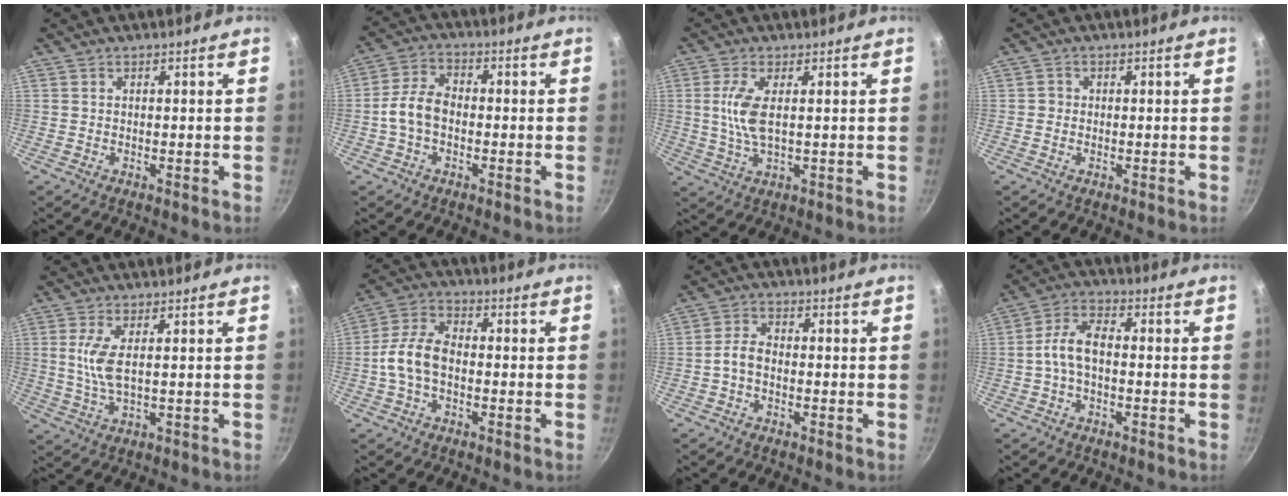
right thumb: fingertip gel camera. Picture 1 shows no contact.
{"total": 7.3, "force": [-1.3, 4.8, 5.3], "torque": [-0.100, 0.026, -0.033]}
{"total": 6.4, "force": [0.9, 2.3, 5.9], "torque": [-0.144, -0.005, 0.022]}
{"total": 1.1, "force": [-0.2, 1.0, 0.3], "torque": [0.001, 0.003, -0.005]}
{"total": 5.1, "force": [1.0, 1.5, 4.8], "torque": [-0.121, -0.008, 0.025]}
{"total": 8.7, "force": [-1.5, 5.3, 6.7], "torque": [-0.138, 0.030, -0.035]}
{"total": 3.8, "force": [-1.1, 2.3, 2.8], "torque": [-0.055, 0.017, -0.026]}
{"total": 6.9, "force": [-0.8, 3.7, 5.8], "torque": [-0.113, 0.027, -0.022]}